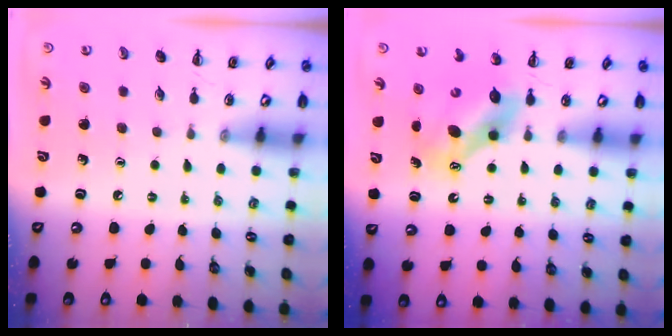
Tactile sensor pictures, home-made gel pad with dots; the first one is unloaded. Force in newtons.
{"total": 6.5, "press": 6.4, "slide": 1.3}